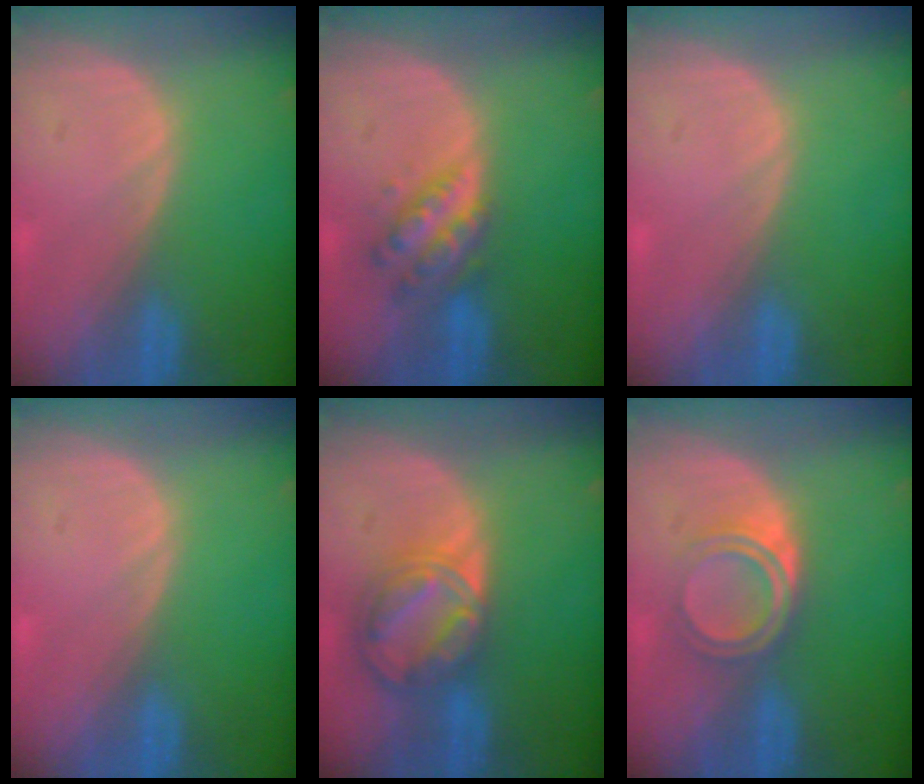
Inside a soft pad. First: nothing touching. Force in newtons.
{"total": 5.3, "press": 5.2, "slide": 0.4}
{"total": 0.0}
{"total": 0.0}
{"total": 8.5, "press": 7.2, "slide": 4.5}
{"total": 5.2, "press": 4.5, "slide": 2.7}